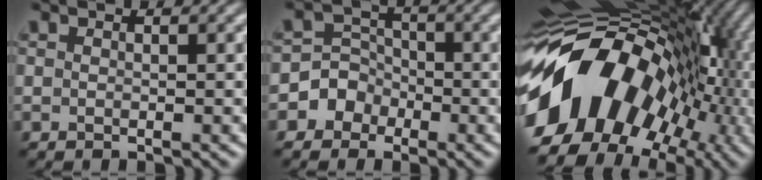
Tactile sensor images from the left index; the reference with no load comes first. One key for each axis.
{"total": 3.4, "fx": -1.9, "fy": 2.9, "fz": 0.0, "tx": 0.029, "ty": 0.011, "tz": -0.045}
{"total": 16.3, "fx": -2.5, "fy": 11.4, "fz": 11.4, "tx": -0.201, "ty": 0.026, "tz": -0.061}